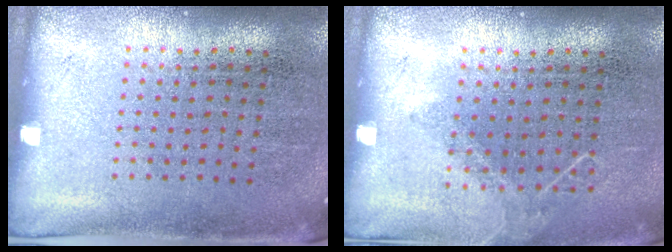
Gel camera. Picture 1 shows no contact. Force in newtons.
{"total": 0.8, "press": 0.8, "slide": 0.2}